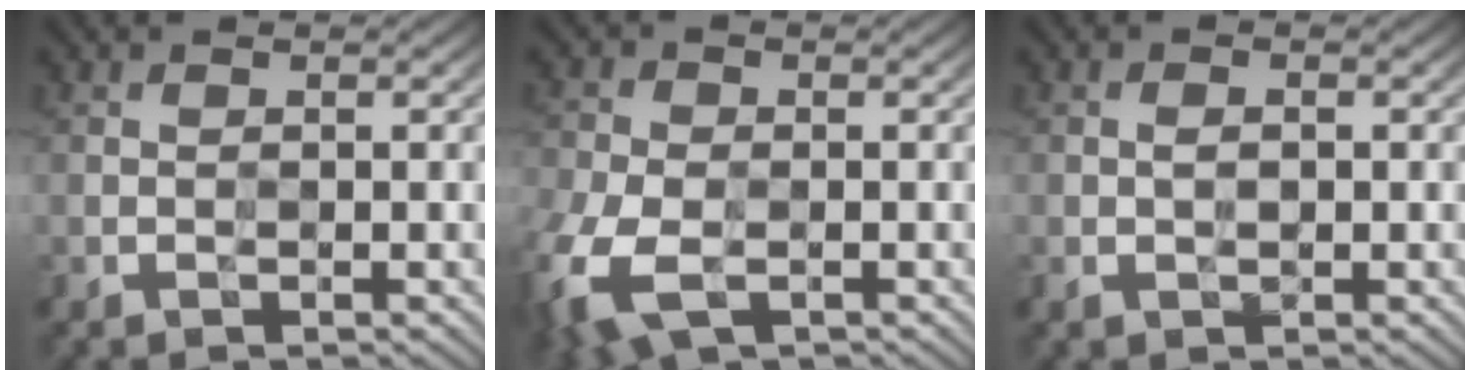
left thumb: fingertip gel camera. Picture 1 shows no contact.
{"total": 10.0, "force": [-4.5, 5.8, 6.8], "torque": [-0.193, -0.039, -0.081]}
{"total": 1.6, "force": [-0.1, 0.9, 1.3], "torque": [-0.024, 0.001, -0.003]}